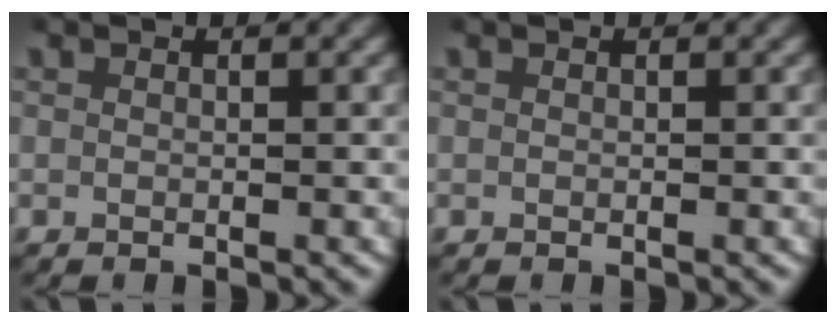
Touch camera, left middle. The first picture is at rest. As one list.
[{"total": 0.0}]